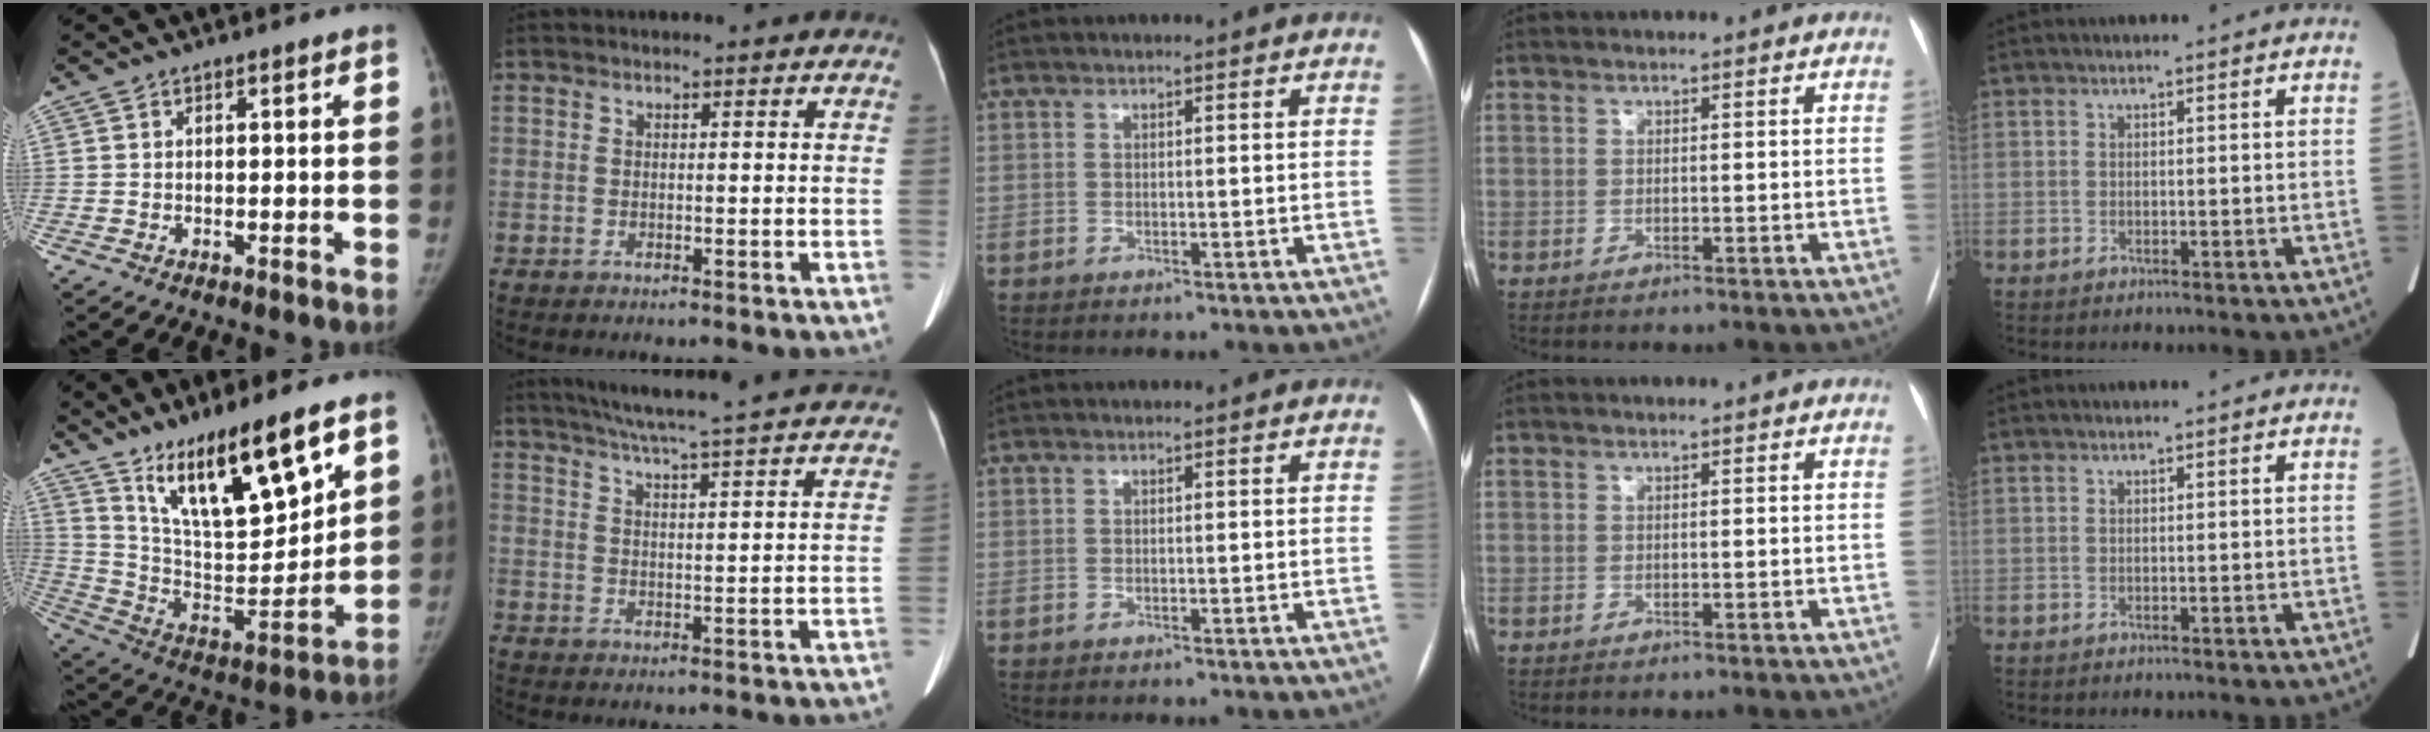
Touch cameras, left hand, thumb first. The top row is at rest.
{"thumb": {"total": 21.0, "force": [13.2, 5.6, 15.4], "torque": [-0.229, -0.065, 0.244]}, "index": {"total": 24.3, "force": [22.0, 0.4, 10.4], "torque": [-0.167, -0.020, 0.274]}}